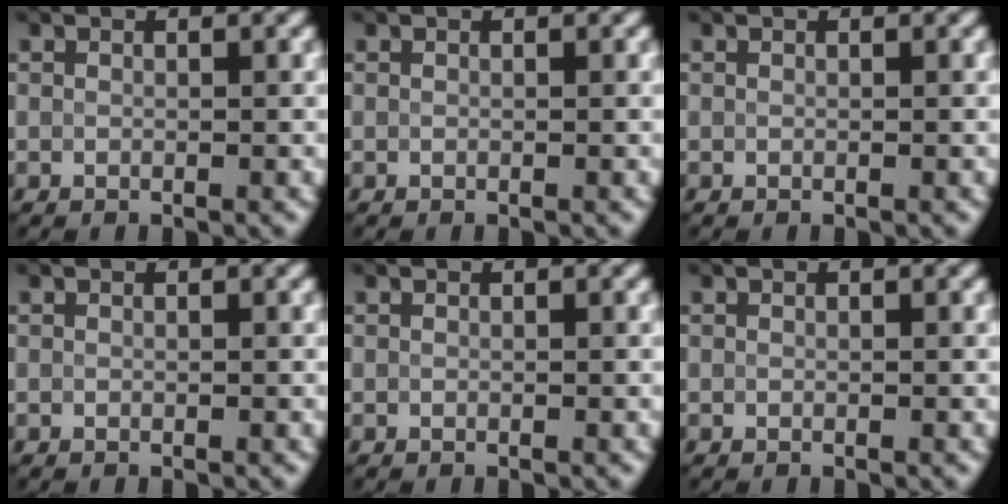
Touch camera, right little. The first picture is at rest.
{"total": 0.0}
{"total": 0.0}
{"total": 0.0}
{"total": 0.0}
{"total": 0.0}